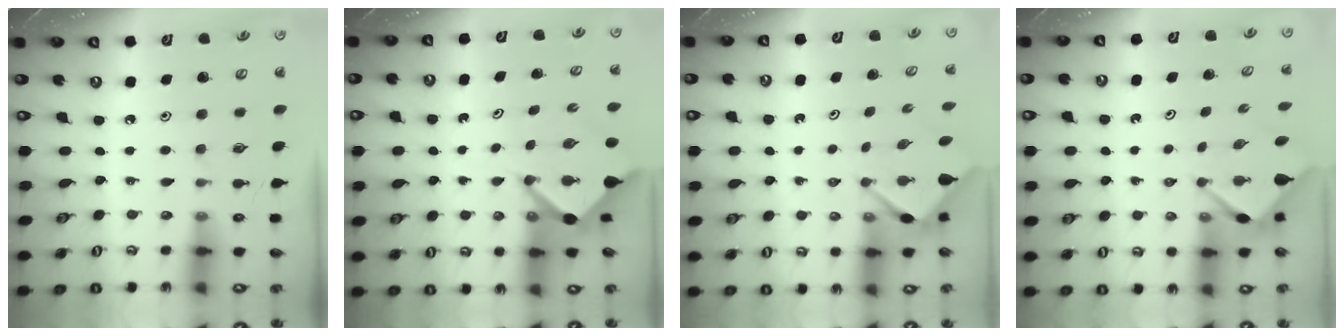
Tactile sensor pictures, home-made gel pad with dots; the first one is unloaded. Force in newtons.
{"total": 6.0, "press": 6.0, "slide": 0.4}
{"total": 2.9, "press": 2.9, "slide": 0.3}
{"total": 2.8, "press": 2.8, "slide": 0.3}